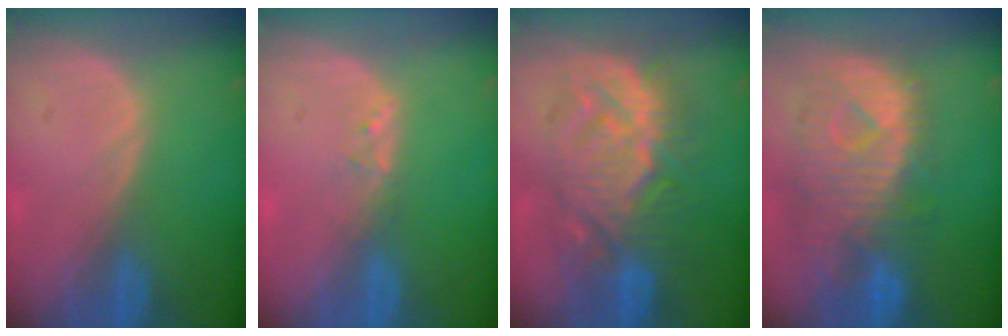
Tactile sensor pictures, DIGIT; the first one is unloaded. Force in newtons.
{"total": 1.2, "press": 1.1, "slide": 0.2}
{"total": 10.5, "press": 10.5, "slide": 0.5}
{"total": 11.3, "press": 9.9, "slide": 5.4}